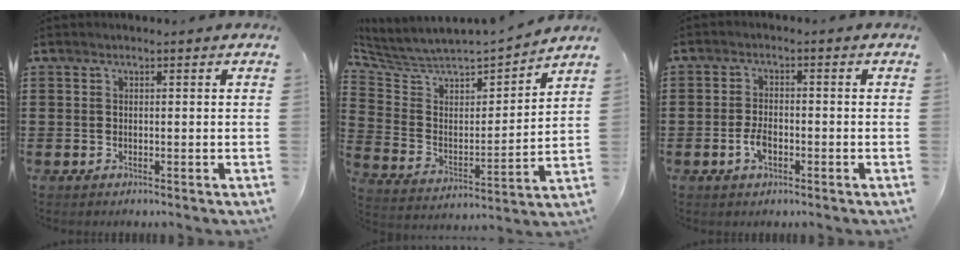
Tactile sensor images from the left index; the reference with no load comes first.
{"total": 4.0, "force": [3.6, 1.5, 0.5], "torque": [-0.040, -0.037, 0.052]}
{"total": 3.4, "force": [-1.3, 1.6, 2.6], "torque": [-0.062, -0.002, -0.027]}